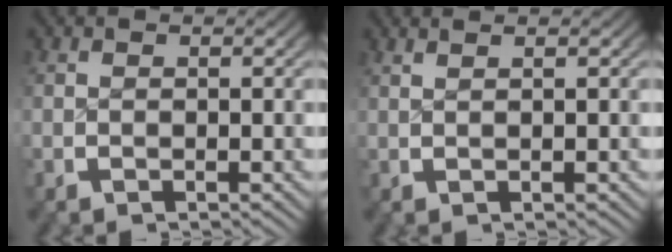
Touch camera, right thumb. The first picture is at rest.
{"total": 1.4, "force": [1.0, -0.3, 0.9], "torque": [-0.013, 0.006, 0.018]}